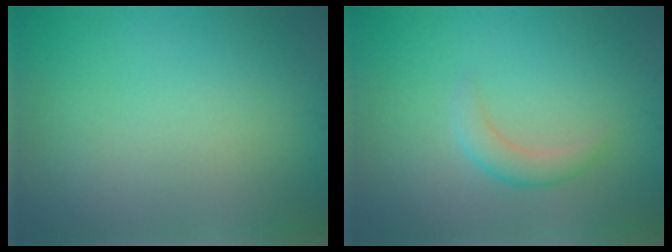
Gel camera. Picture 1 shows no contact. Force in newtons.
{"total": 1.9, "press": 1.9, "slide": 0.1}